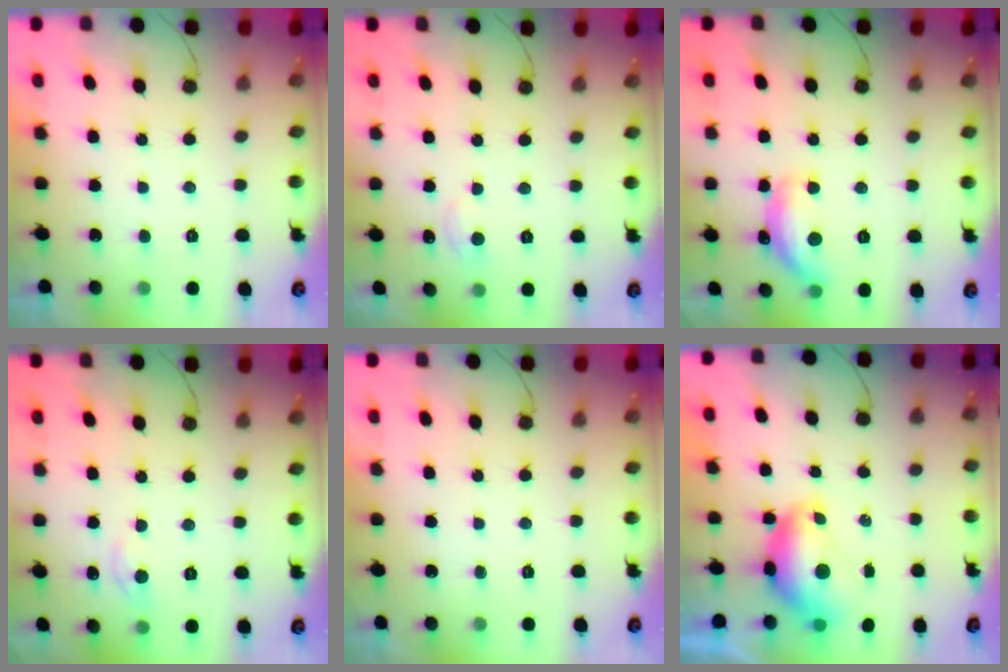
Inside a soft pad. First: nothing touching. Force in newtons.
{"total": 5.8, "press": 5.8, "slide": 0.7}
{"total": 14.2, "press": 14.2, "slide": 1.0}
{"total": 3.4, "press": 3.4, "slide": 0.4}
{"total": 0.0}
{"total": 7.6, "press": 7.5, "slide": 0.9}